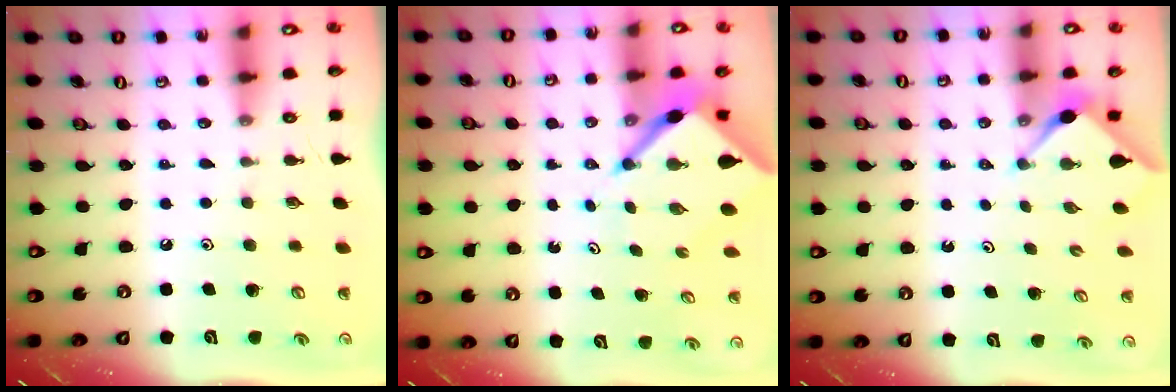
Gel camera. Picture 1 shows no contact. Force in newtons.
{"total": 6.4, "press": 6.4, "slide": 0.6}
{"total": 2.9, "press": 2.9, "slide": 0.4}